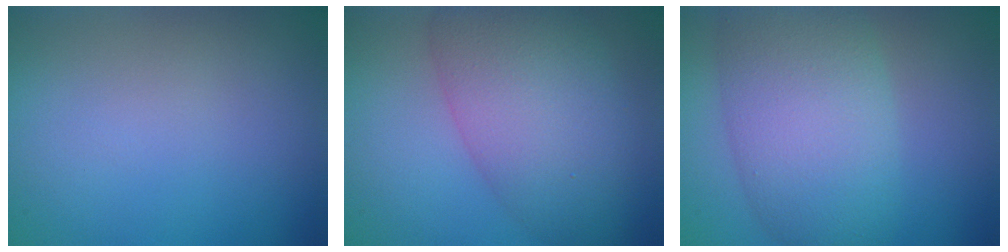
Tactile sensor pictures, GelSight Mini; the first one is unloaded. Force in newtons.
{"total": 9.1, "press": 9.1, "slide": 0.1}
{"total": 9.4, "press": 9.4, "slide": 0.6}